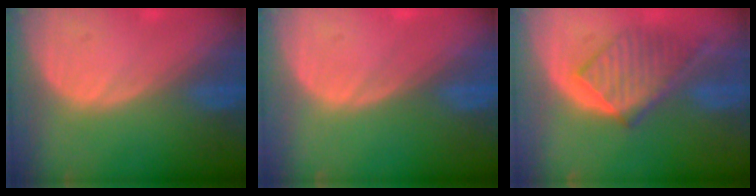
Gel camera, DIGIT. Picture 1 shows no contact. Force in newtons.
{"total": 0.0}
{"total": 6.7, "press": 6.6, "slide": 0.6}